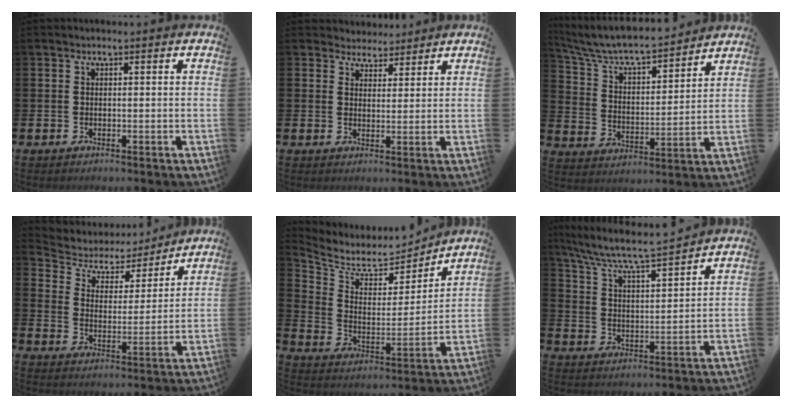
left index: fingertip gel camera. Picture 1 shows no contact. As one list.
[{"total": 3.5, "force": [3.2, 1.3, -0.3], "torque": [0.002, -0.021, 0.057]}, {"total": 7.7, "force": [7.2, 1.4, 2.4], "torque": [-0.086, -0.054, 0.123]}, {"total": 4.9, "force": [4.1, 2.5, 1.0], "torque": [-0.053, -0.028, 0.064]}, {"total": 6.1, "force": [5.7, 2.2, 0.4], "torque": [-0.054, -0.058, 0.095]}, {"total": 7.1, "force": [6.6, 0.3, 2.5], "torque": [-0.082, -0.051, 0.112]}]